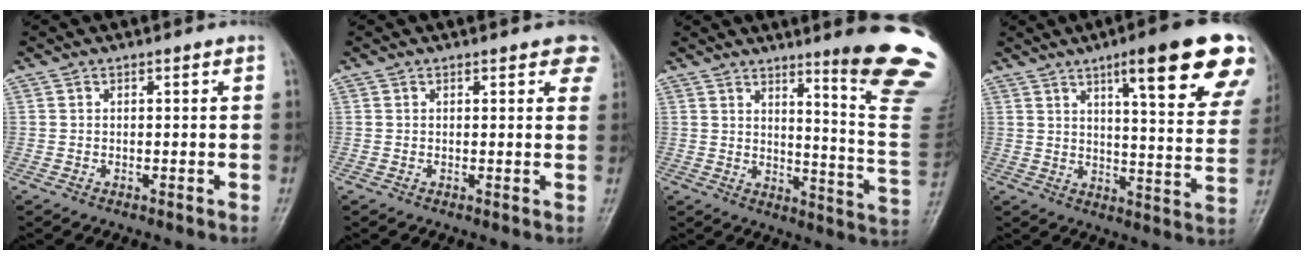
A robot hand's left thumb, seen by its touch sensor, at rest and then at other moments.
{"total": 4.0, "force": [2.7, 1.8, 2.4], "torque": [0.001, -0.004, 0.023]}
{"total": 18.9, "force": [11.9, 1.3, 14.6], "torque": [-0.157, -0.094, 0.156]}
{"total": 21.9, "force": [12.4, 4.4, 17.5], "torque": [-0.203, -0.042, 0.157]}